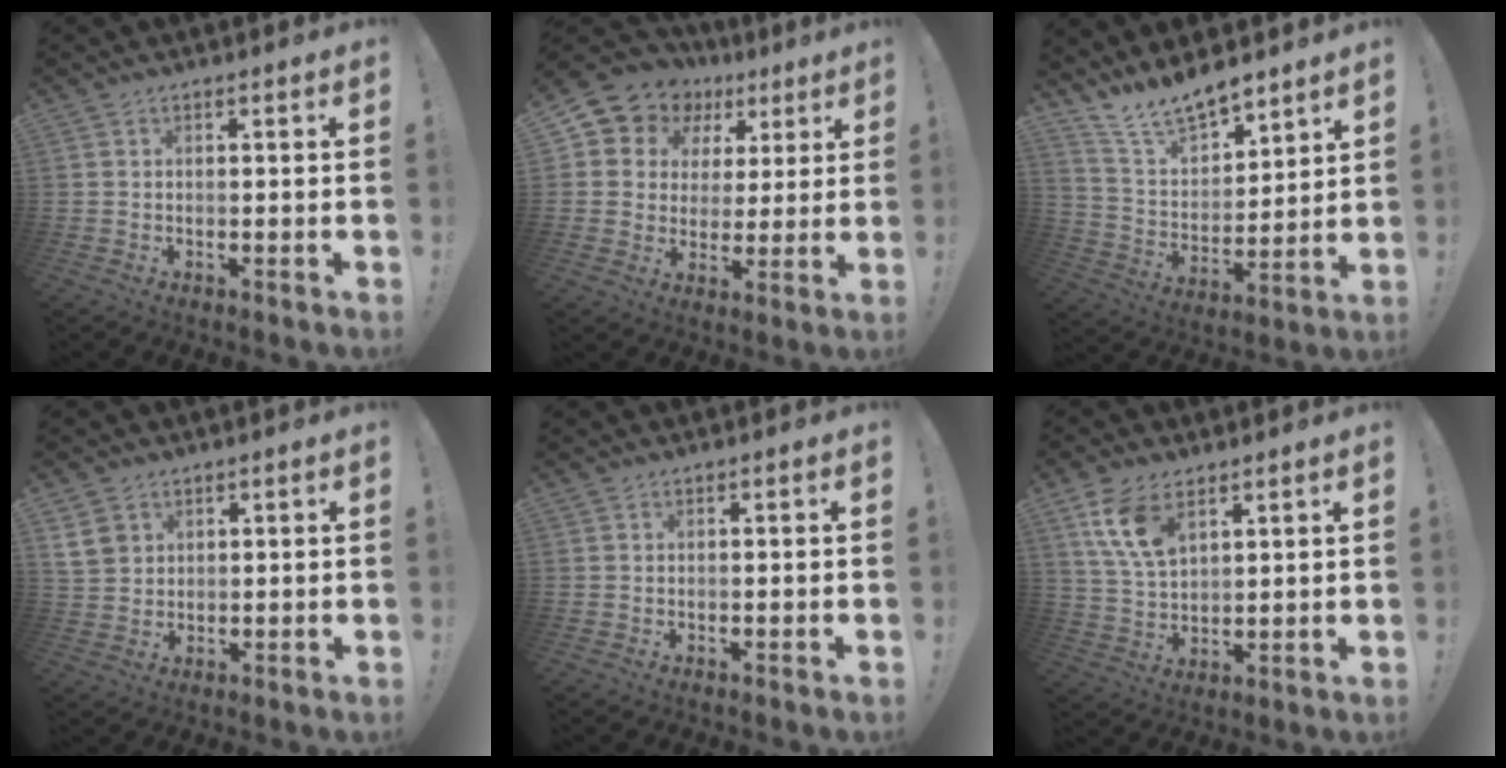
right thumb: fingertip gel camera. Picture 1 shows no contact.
{"total": 8.9, "force": [4.0, 7.7, 2.0], "torque": [-0.031, -0.035, 0.076]}
{"total": 13.1, "force": [11.8, 4.4, 3.7], "torque": [-0.081, -0.094, 0.219]}
{"total": 6.3, "force": [3.0, 4.9, 2.6], "torque": [-0.047, -0.008, 0.060]}
{"total": 0.0}
{"total": 11.1, "force": [6.2, 6.0, 7.0], "torque": [-0.149, -0.018, 0.116]}